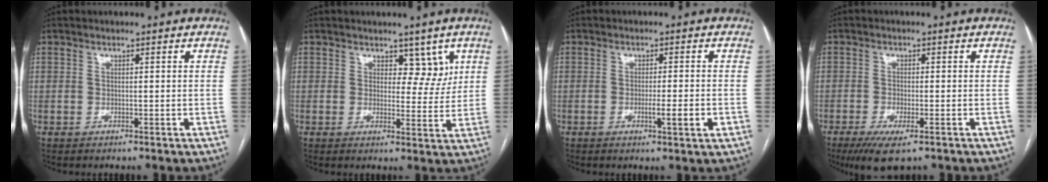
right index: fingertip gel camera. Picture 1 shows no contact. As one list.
[{"total": 4.4, "force": [2.4, 2.6, 2.5], "torque": [-0.015, -0.002, 0.032]}, {"total": 3.8, "force": [-1.2, 0.0, 3.6], "torque": [-0.058, -0.007, -0.017]}, {"total": 6.2, "force": [-3.9, 1.5, 4.6], "torque": [-0.078, -0.014, -0.061]}]